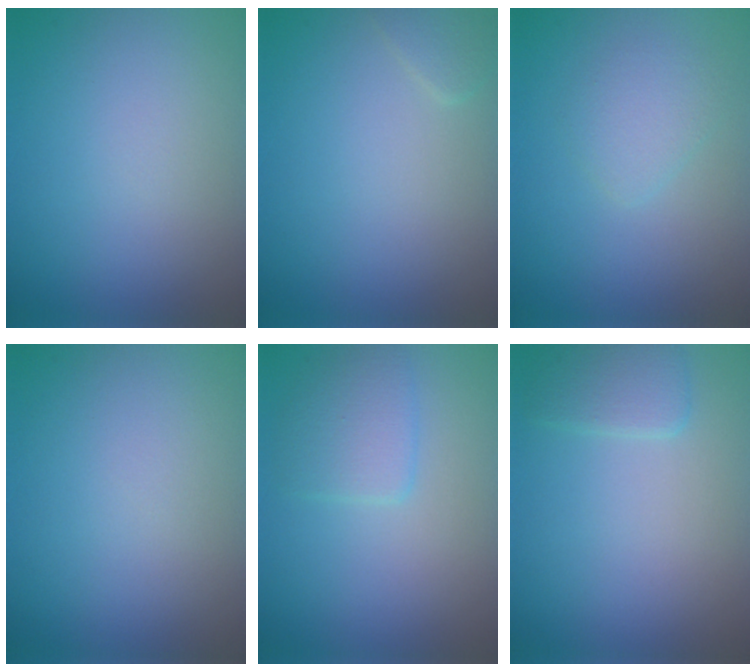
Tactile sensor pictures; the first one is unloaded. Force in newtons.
{"total": 0.9, "press": 0.9, "slide": 0.1}
{"total": 1.8, "press": 1.8, "slide": 0.1}
{"total": 0.0}
{"total": 2.4, "press": 2.4, "slide": 0.2}
{"total": 1.9, "press": 1.9, "slide": 0.1}